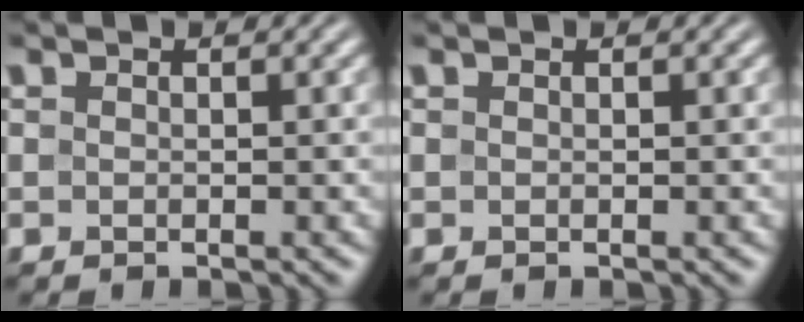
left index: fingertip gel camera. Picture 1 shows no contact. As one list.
[{"total": 0.0}]